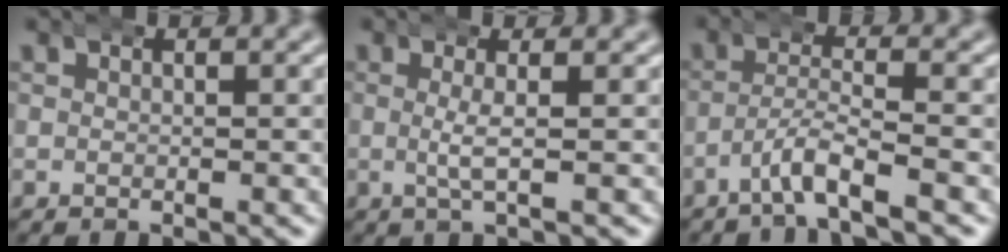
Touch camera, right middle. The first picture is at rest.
{"total": 2.3, "force": [0.2, 0.1, 2.2], "torque": [-0.039, 0.000, 0.003]}
{"total": 3.1, "force": [-2.3, -0.2, 2.1], "torque": [-0.033, 0.007, -0.044]}